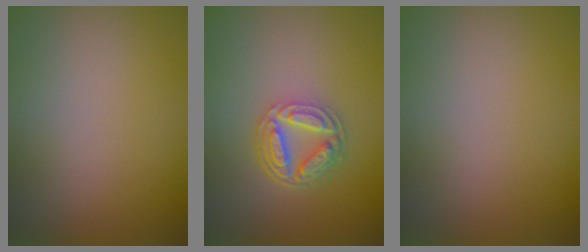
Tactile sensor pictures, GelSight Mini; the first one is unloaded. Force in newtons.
{"total": 4.4, "press": 3.3, "slide": 2.9}
{"total": 0.0}